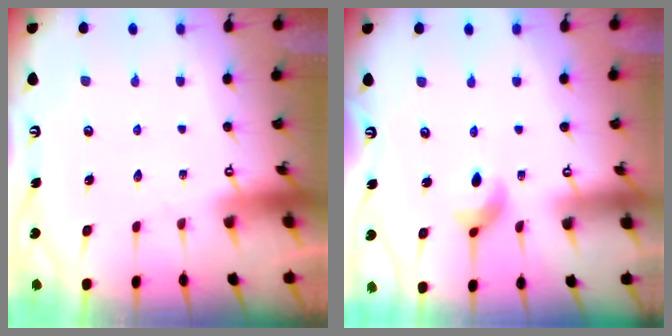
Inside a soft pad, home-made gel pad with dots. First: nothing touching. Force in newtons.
{"total": 6.0, "press": 6.0, "slide": 0.6}